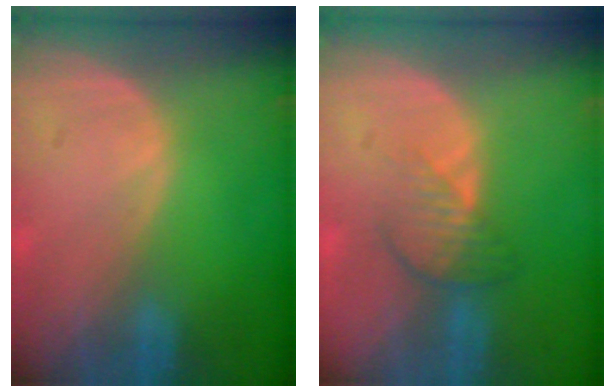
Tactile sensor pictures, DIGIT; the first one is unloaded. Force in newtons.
{"total": 4.0, "press": 3.4, "slide": 2.1}